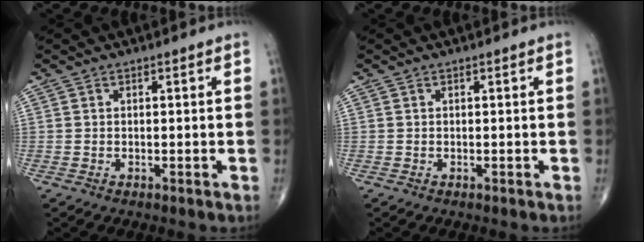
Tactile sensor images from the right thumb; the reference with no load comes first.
{"total": 0.0}